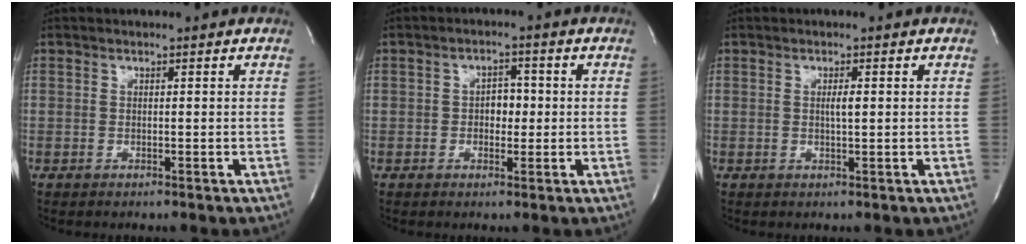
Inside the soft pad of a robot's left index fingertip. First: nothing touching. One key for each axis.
{"total": 3.2, "fx": -0.2, "fy": 2.0, "fz": 2.5, "tx": -0.034, "ty": 0.008, "tz": -0.002}
{"total": 1.5, "fx": 0.2, "fy": 0.1, "fz": 1.5, "tx": -0.029, "ty": 0.000, "tz": 0.005}